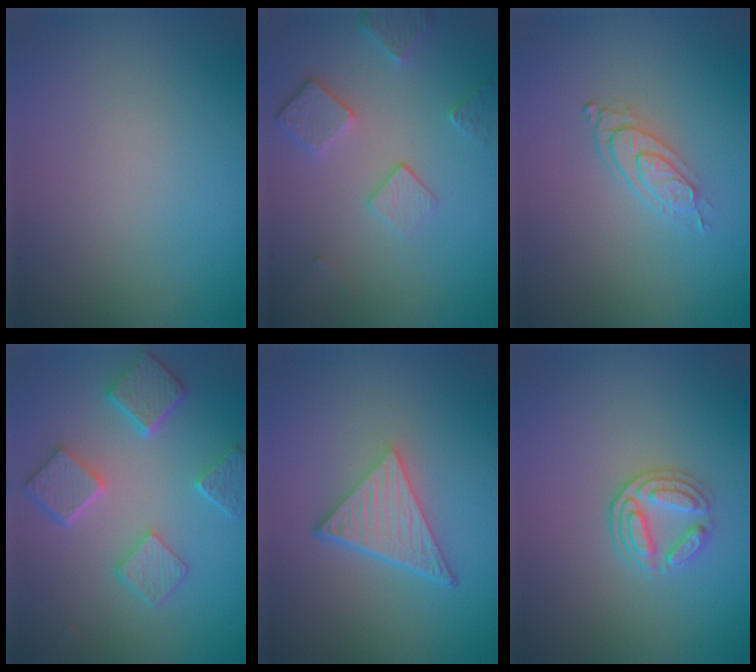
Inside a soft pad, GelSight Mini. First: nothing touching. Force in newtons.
{"total": 3.7, "press": 2.9, "slide": 2.4}
{"total": 2.8, "press": 2.2, "slide": 1.7}
{"total": 5.5, "press": 4.4, "slide": 3.2}
{"total": 4.8, "press": 3.3, "slide": 3.5}
{"total": 3.0, "press": 2.7, "slide": 1.5}